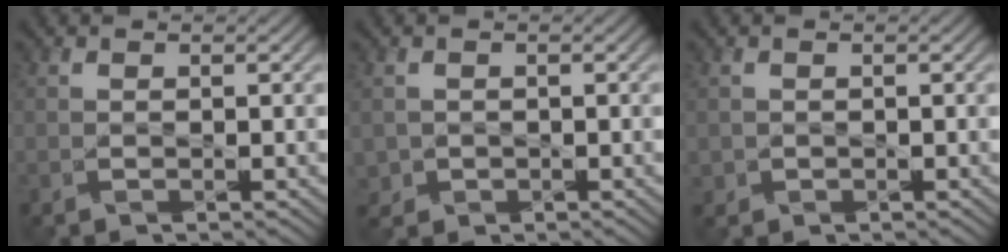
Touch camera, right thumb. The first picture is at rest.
{"total": 1.6, "force": [-0.2, 1.6, 0.0], "torque": [-0.001, -0.009, -0.006]}
{"total": 1.0, "force": [-0.2, 1.0, 0.0], "torque": [0.003, -0.008, -0.005]}